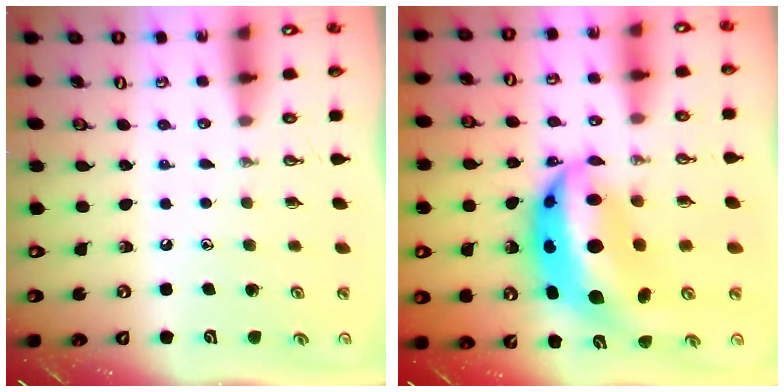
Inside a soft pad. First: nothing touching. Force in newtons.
{"total": 17.0, "press": 16.9, "slide": 1.6}